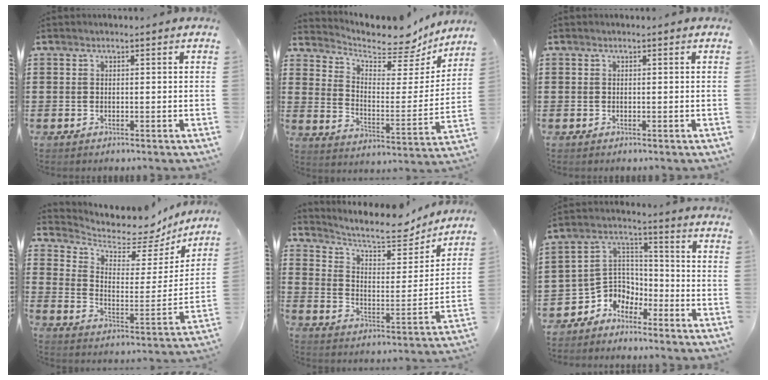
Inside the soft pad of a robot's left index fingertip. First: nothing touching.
{"total": 7.2, "force": [6.7, 2.0, 2.0], "torque": [-0.059, -0.055, 0.113]}
{"total": 0.0}
{"total": 5.6, "force": [5.0, 2.1, 1.1], "torque": [-0.047, -0.043, 0.083]}
{"total": 7.9, "force": [7.0, 1.7, 3.2], "torque": [-0.078, -0.048, 0.116]}
{"total": 5.6, "force": [-4.3, 3.5, 0.2], "torque": [-0.028, -0.002, -0.090]}